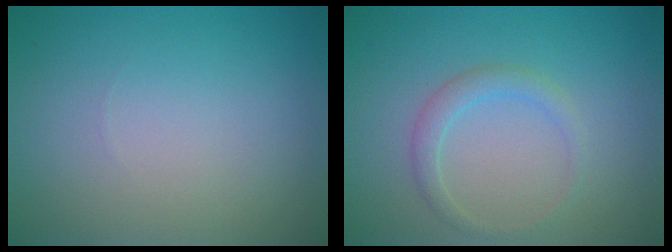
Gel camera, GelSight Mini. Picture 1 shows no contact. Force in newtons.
{"total": 1.7, "press": 1.7, "slide": 0.2}